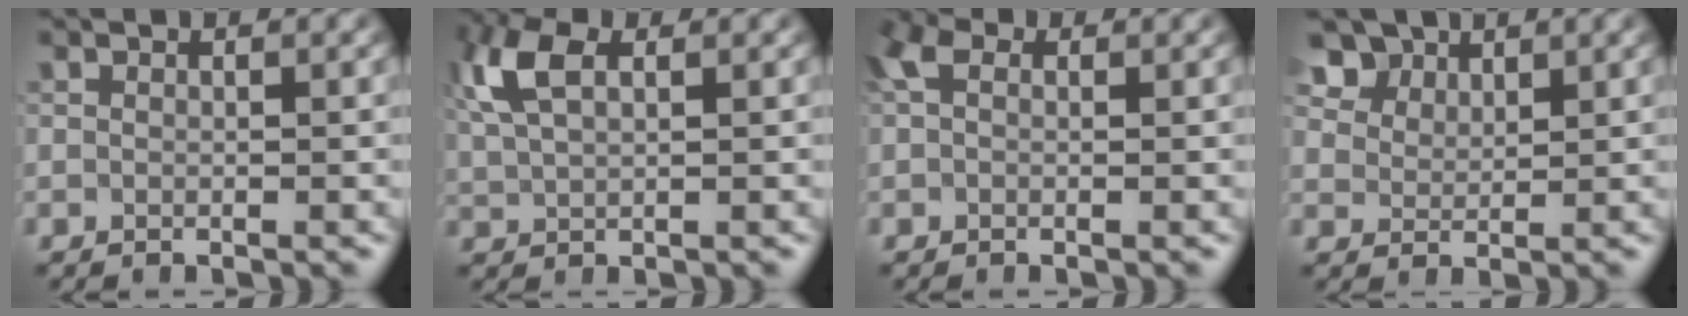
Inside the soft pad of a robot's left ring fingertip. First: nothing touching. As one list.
[{"total": 5.2, "force": [1.9, 2.6, 4.0], "torque": [-0.111, 0.017, 0.037]}, {"total": 2.5, "force": [0.7, 1.6, 1.7], "torque": [-0.036, 0.011, 0.004]}, {"total": 6.2, "force": [4.4, 3.6, 2.5], "torque": [-0.072, -0.006, 0.084]}]